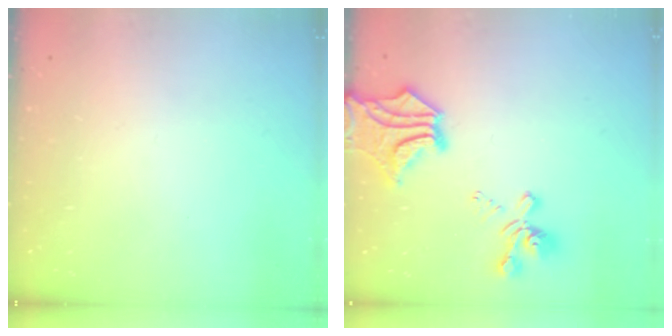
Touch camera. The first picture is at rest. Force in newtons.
{"total": 7.3, "press": 6.6, "slide": 3.2}